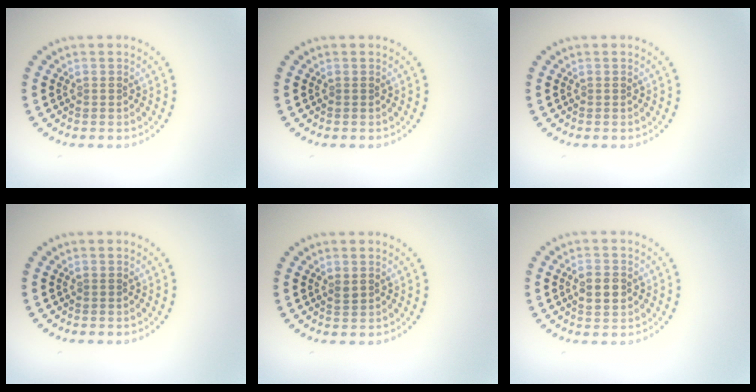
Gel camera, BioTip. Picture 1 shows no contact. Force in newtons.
{"total": 0.0}
{"total": 0.0}
{"total": 0.0}
{"total": 0.8, "press": 0.8, "slide": 0.3}
{"total": 2.6, "press": 2.6, "slide": 0.1}